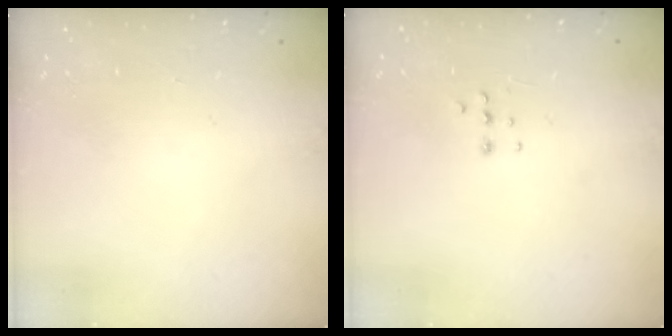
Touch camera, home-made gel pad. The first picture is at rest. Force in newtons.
{"total": 5.7, "press": 5.6, "slide": 1.0}